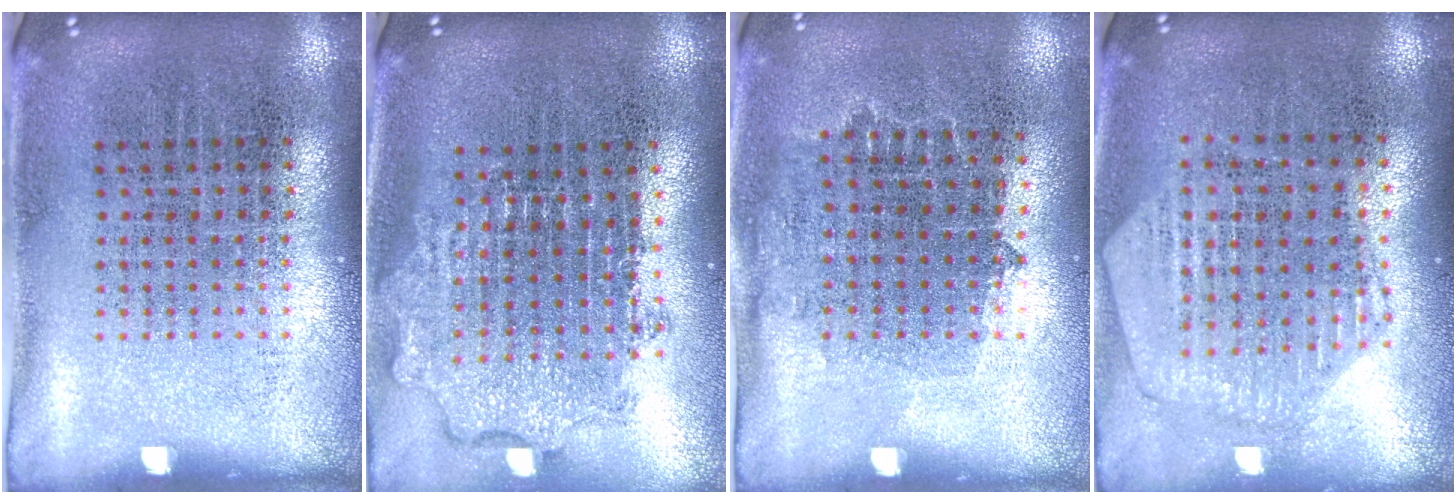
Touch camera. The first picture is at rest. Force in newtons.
{"total": 1.9, "press": 1.5, "slide": 1.2}
{"total": 0.8, "press": 0.7, "slide": 0.4}
{"total": 1.1, "press": 1.1, "slide": 0.2}